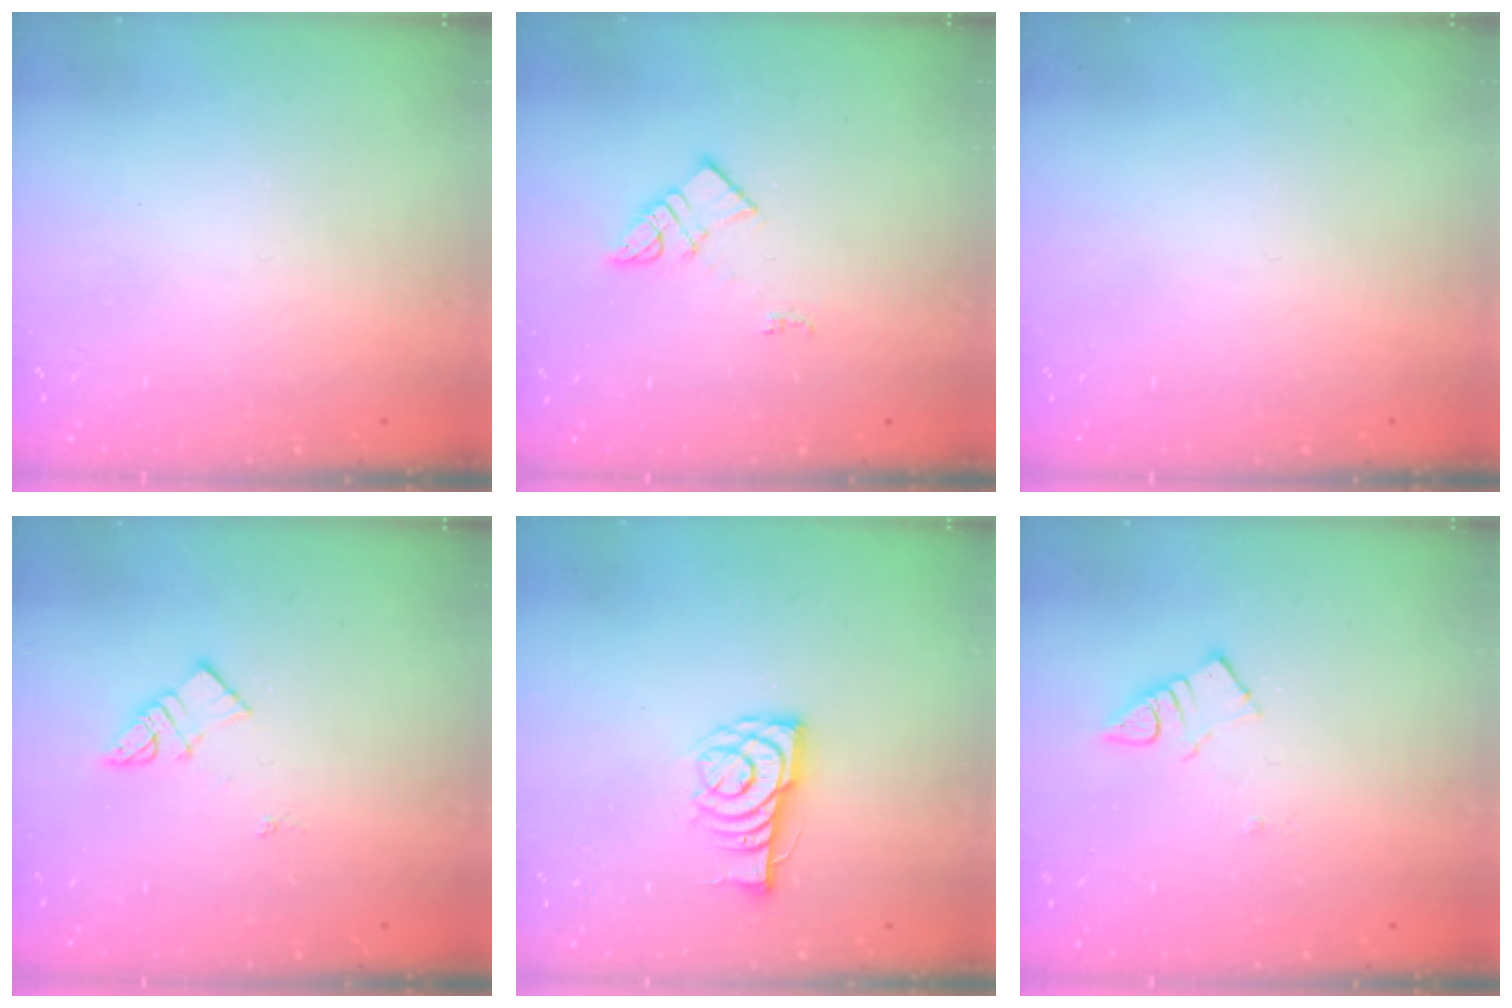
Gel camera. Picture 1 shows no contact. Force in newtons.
{"total": 7.1, "press": 7.1, "slide": 0.1}
{"total": 0.0}
{"total": 5.7, "press": 5.7, "slide": 0.5}
{"total": 10.5, "press": 10.5, "slide": 0.7}
{"total": 3.3, "press": 3.3, "slide": 0.1}